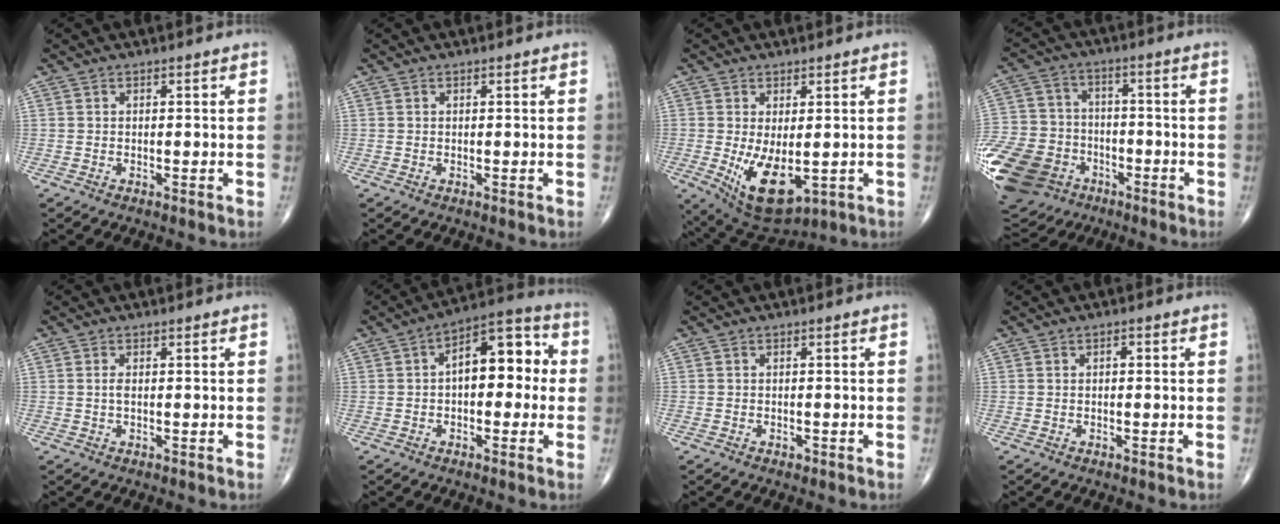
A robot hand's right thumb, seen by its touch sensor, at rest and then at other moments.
{"total": 0.0}
{"total": 10.7, "force": [-1.9, 5.3, 9.1], "torque": [-0.144, -0.020, -0.010]}
{"total": 24.4, "force": [-10.4, 18.6, 11.9], "torque": [-0.292, 0.035, -0.178]}
{"total": 1.2, "force": [0.2, 0.5, 1.1], "torque": [-0.025, -0.001, 0.005]}
{"total": 12.3, "force": [0.8, 6.6, 10.4], "torque": [-0.118, 0.038, -0.002]}
{"total": 0.6, "force": [-0.4, 0.4, 0.2], "torque": [0.003, 0.002, -0.008]}
{"total": 1.0, "force": [0.2, 0.5, 0.8], "torque": [-0.011, 0.002, 0.001]}